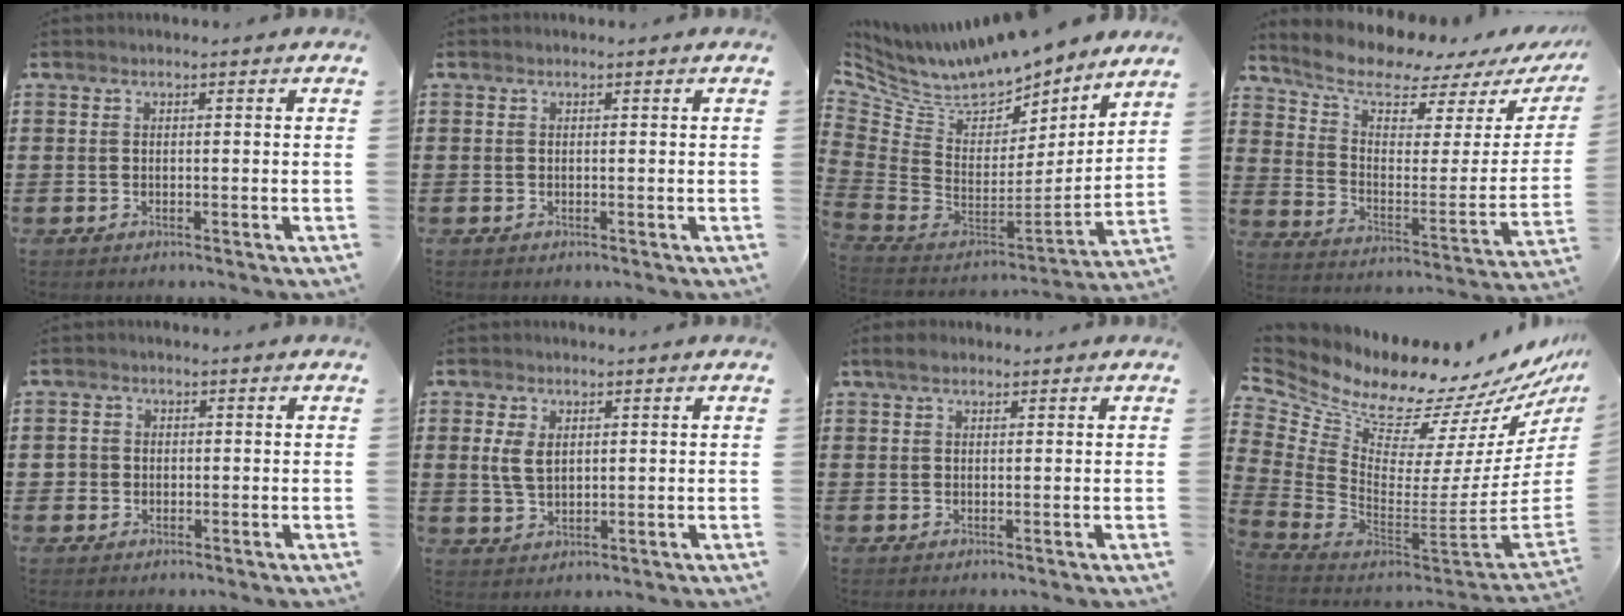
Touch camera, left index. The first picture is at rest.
{"total": 0.0}
{"total": 7.4, "force": [6.8, 2.3, 1.6], "torque": [-0.077, -0.069, 0.118]}
{"total": 7.8, "force": [6.8, 2.2, 3.0], "torque": [-0.090, -0.051, 0.119]}
{"total": 1.5, "force": [0.0, 1.5, 0.2], "torque": [-0.010, 0.006, -0.003]}
{"total": 4.1, "force": [1.0, 2.4, 3.1], "torque": [-0.075, 0.005, 0.015]}
{"total": 2.2, "force": [1.4, 1.1, 1.3], "torque": [-0.029, 0.008, 0.025]}
{"total": 10.9, "force": [9.7, 3.0, 3.9], "torque": [-0.103, -0.109, 0.155]}